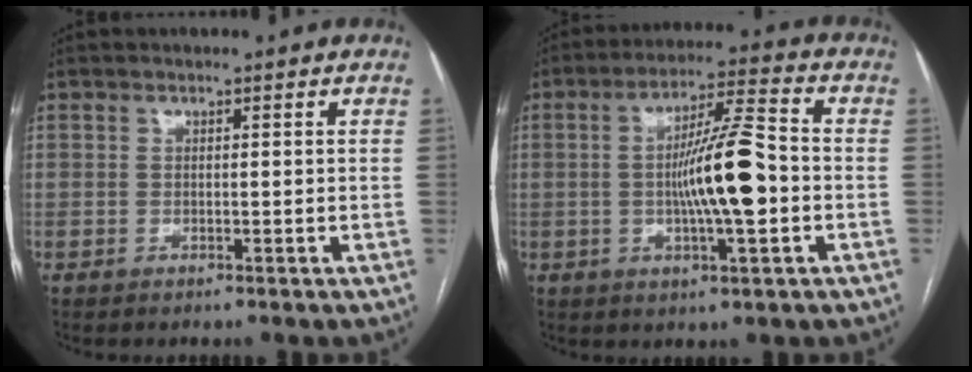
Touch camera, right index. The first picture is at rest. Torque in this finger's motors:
{"motor_torque": [0.67, -0.26, 0.35, 0.14]}